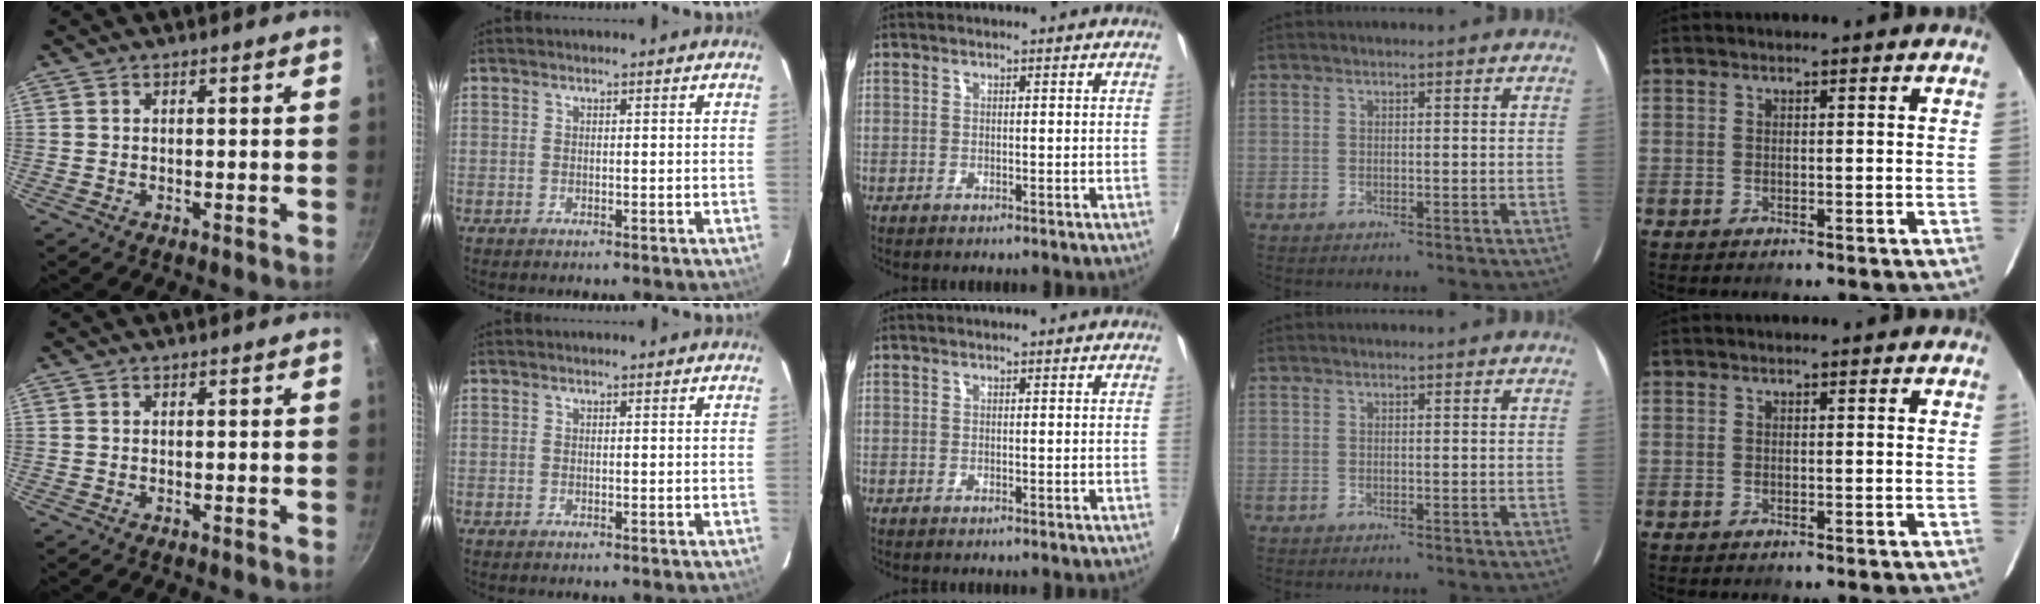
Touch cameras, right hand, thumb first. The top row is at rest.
{}